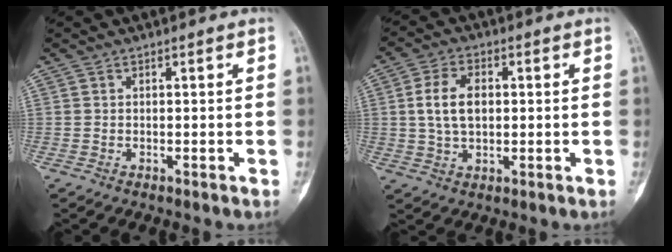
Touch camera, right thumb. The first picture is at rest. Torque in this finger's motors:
{"motor_torque": [0.33, 0.33, 0.61, -0.06, 0.23]}